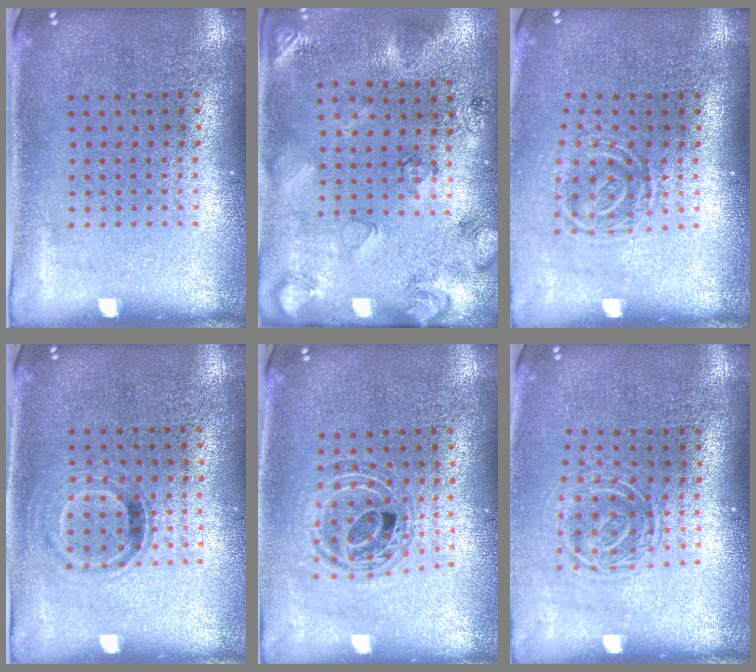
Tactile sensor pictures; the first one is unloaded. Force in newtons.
{"total": 2.6, "press": 1.8, "slide": 1.9}
{"total": 1.7, "press": 1.2, "slide": 1.3}
{"total": 0.9, "press": 0.8, "slide": 0.3}
{"total": 0.8, "press": 0.8, "slide": 0.1}
{"total": 1.6, "press": 1.1, "slide": 1.1}